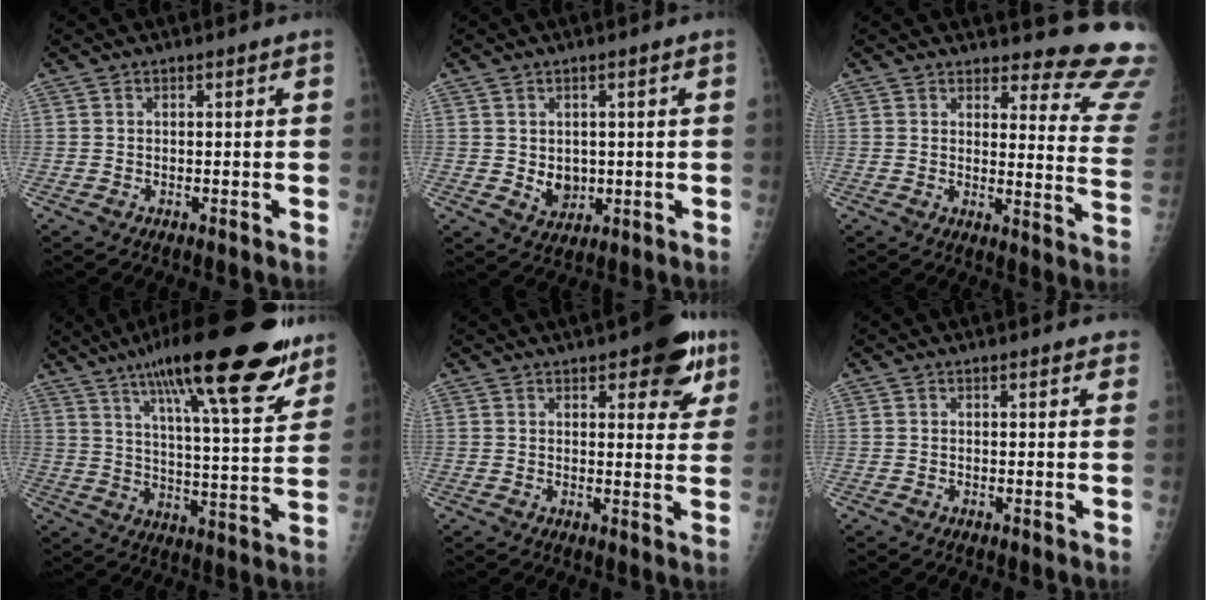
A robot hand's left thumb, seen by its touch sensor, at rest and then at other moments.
{"total": 4.2, "force": [0.1, 3.4, 2.4], "torque": [-0.021, -0.007, 0.016]}
{"total": 15.7, "force": [14.6, 3.4, 4.5], "torque": [-0.009, -0.157, 0.139]}
{"total": 25.4, "force": [16.3, 5.6, 18.6], "torque": [-0.260, -0.042, 0.247]}
{"total": 10.3, "force": [5.8, 4.0, 7.5], "torque": [-0.059, -0.021, 0.069]}
{"total": 3.1, "force": [2.7, 0.8, 1.4], "torque": [-0.002, -0.002, 0.023]}